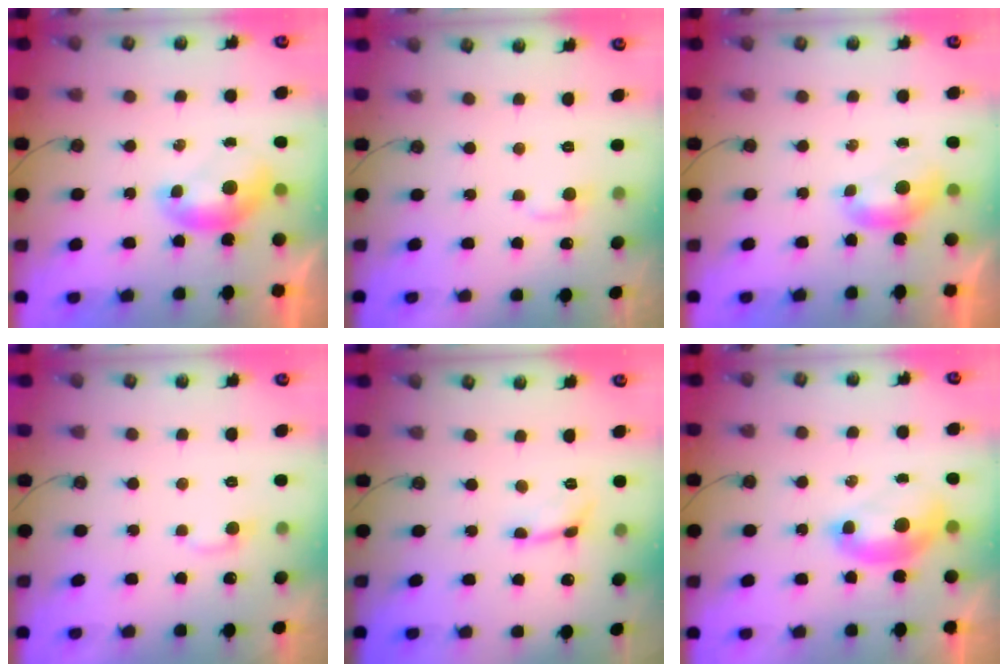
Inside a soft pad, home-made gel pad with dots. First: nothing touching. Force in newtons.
{"total": 1.0, "press": 0.4, "slide": 0.9}
{"total": 1.7, "press": 1.6, "slide": 0.4}
{"total": 2.4, "press": 2.4, "slide": 0.4}
{"total": 1.1, "press": 1.1, "slide": 0.3}
{"total": 2.5, "press": 2.5, "slide": 0.6}